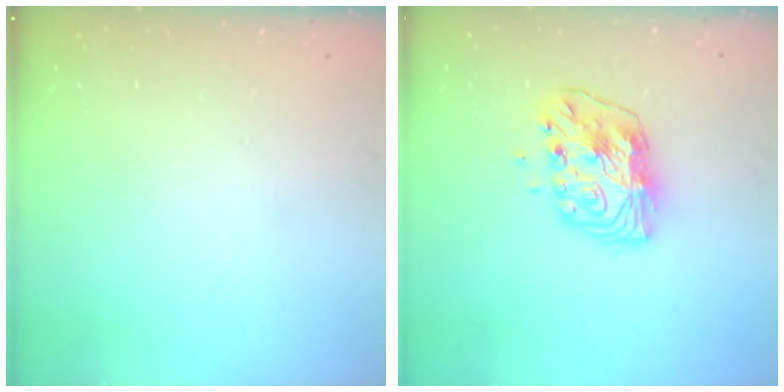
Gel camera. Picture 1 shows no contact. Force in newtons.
{"total": 11.4, "press": 11.4, "slide": 0.8}